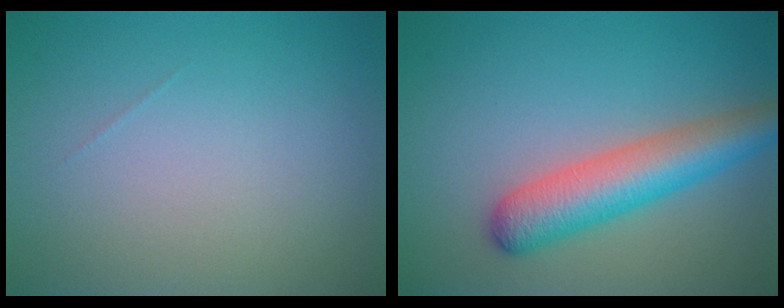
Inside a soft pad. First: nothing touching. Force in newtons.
{"total": 5.7, "press": 5.7, "slide": 0.2}